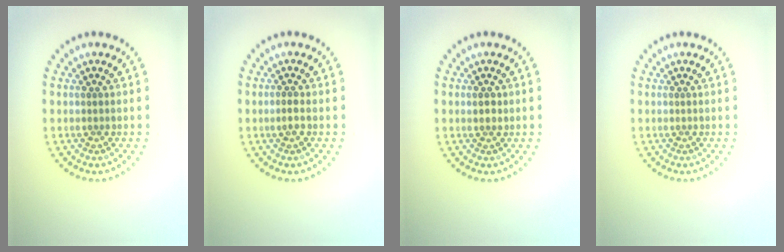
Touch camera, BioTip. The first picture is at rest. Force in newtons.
{"total": 1.0, "press": 0.9, "slide": 0.4}
{"total": 1.0, "press": 0.9, "slide": 0.5}
{"total": 0.0}